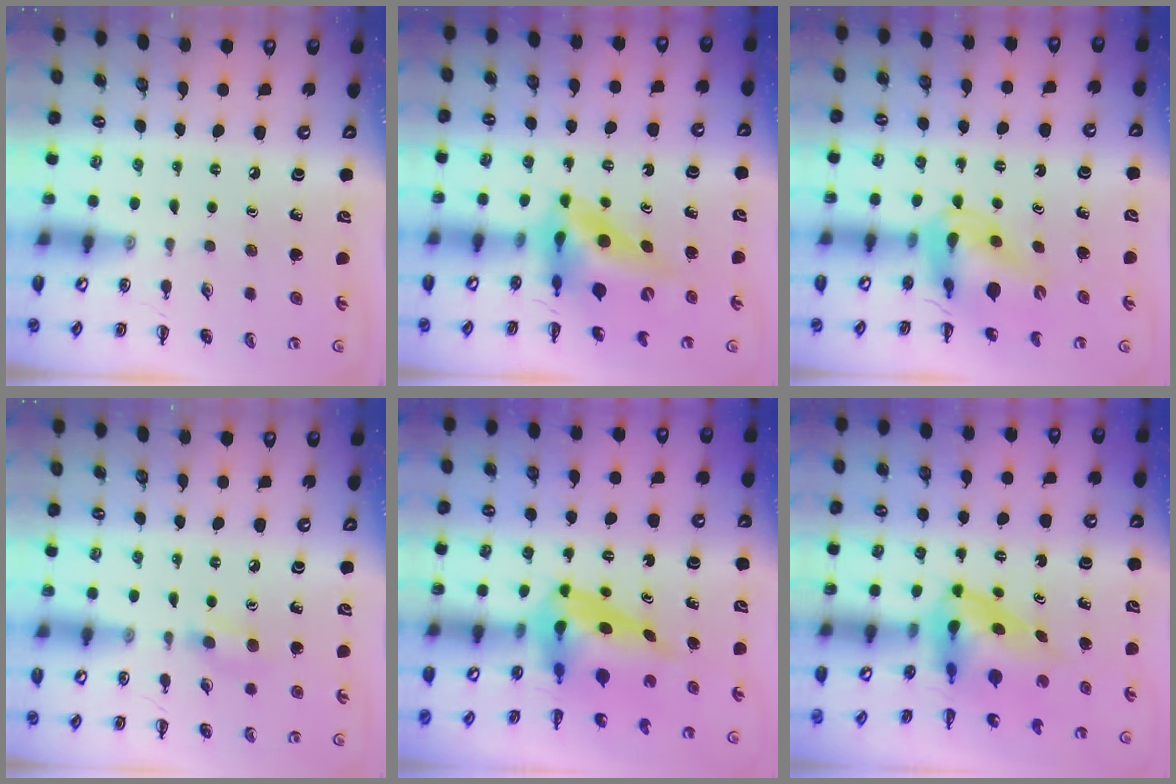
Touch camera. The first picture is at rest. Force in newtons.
{"total": 10.4, "press": 9.9, "slide": 3.1}
{"total": 11.6, "press": 11.0, "slide": 3.5}
{"total": 5.8, "press": 5.6, "slide": 1.7}
{"total": 6.3, "press": 5.9, "slide": 2.1}
{"total": 4.7, "press": 4.5, "slide": 1.2}